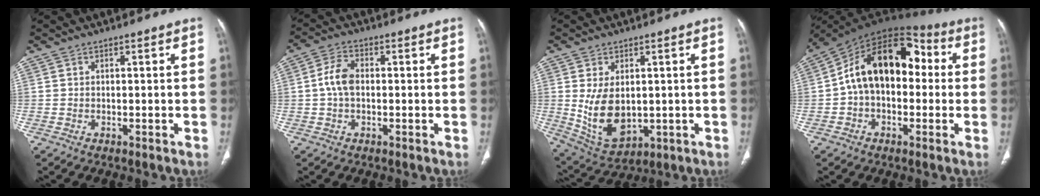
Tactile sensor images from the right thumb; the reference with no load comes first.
{"total": 5.1, "force": [0.0, 3.2, 4.0], "torque": [-0.084, 0.014, -0.006]}
{"total": 11.0, "force": [0.1, 6.9, 8.6], "torque": [-0.142, -0.011, 0.029]}
{"total": 17.6, "force": [1.0, 11.2, 13.5], "torque": [-0.189, 0.055, 0.004]}